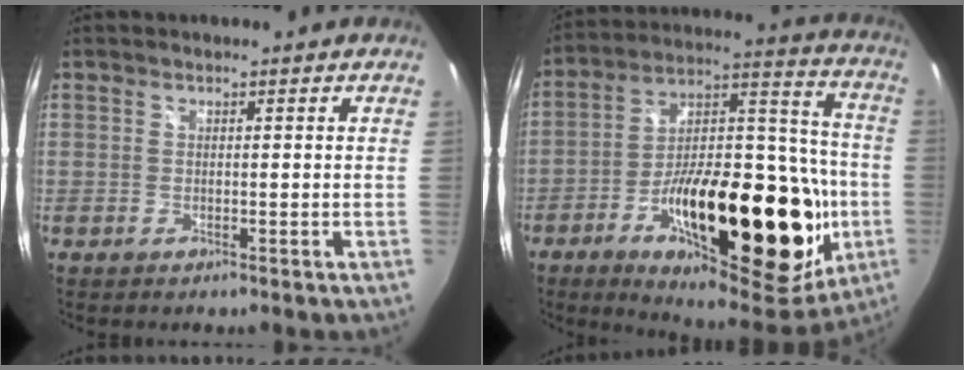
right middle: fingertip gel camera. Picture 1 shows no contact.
{"total": 33.6, "force": [-11.4, 14.2, 28.3], "torque": [-0.412, 0.017, -0.162]}